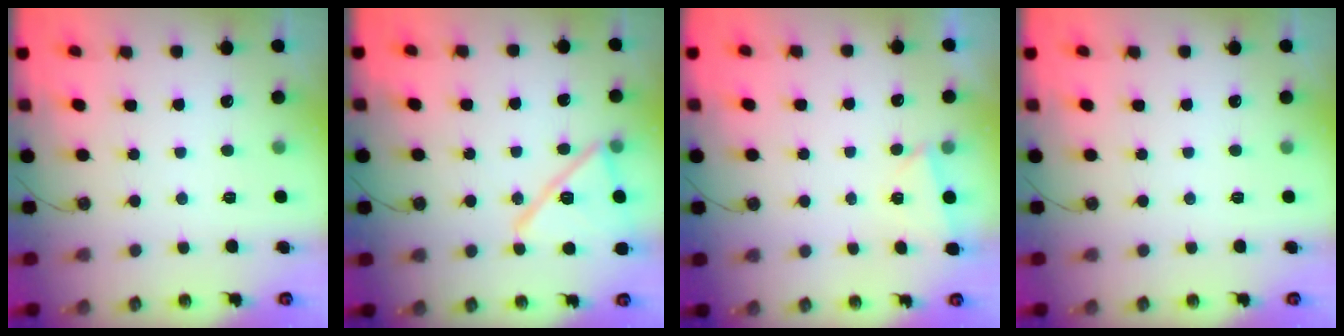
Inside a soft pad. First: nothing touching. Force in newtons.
{"total": 15.0, "press": 15.0, "slide": 0.5}
{"total": 2.8, "press": 1.9, "slide": 2.0}
{"total": 0.0}